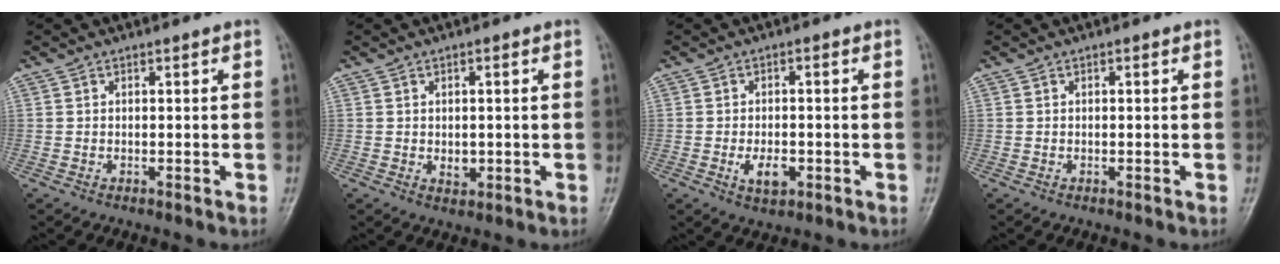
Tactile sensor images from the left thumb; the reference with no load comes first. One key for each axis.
{"total": 2.9, "fx": -0.2, "fy": 2.1, "fz": 2.0, "tx": -0.017, "ty": -0.002, "tz": 0.000}
{"total": 4.8, "fx": -1.5, "fy": 2.8, "fz": 3.6, "tx": -0.053, "ty": 0.005, "tz": -0.024}
{"total": 0.0}